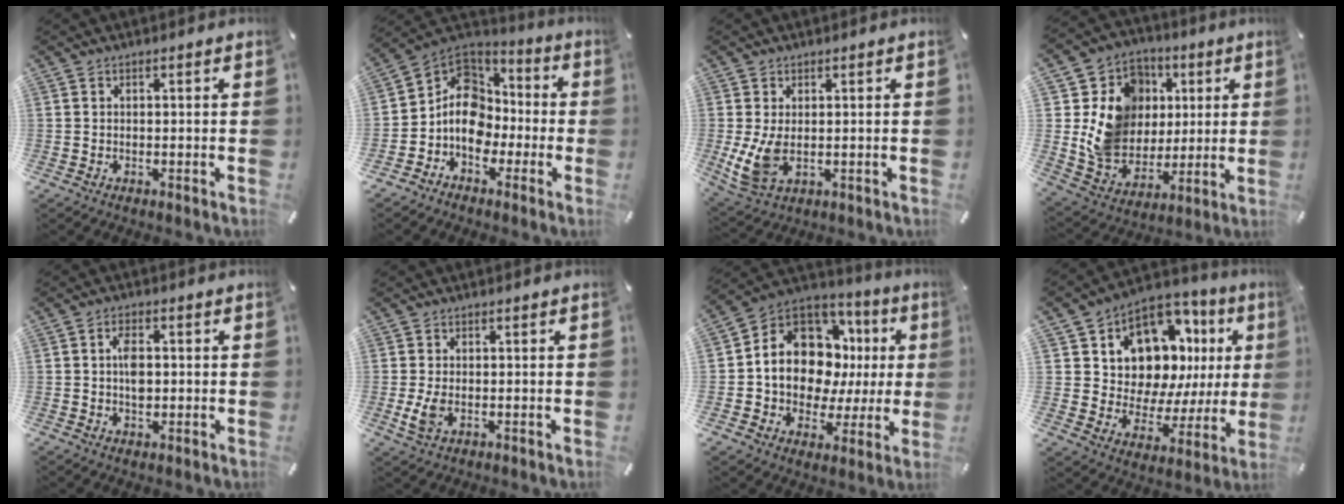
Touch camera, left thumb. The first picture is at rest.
{"total": 12.9, "force": [-2.7, 11.0, 6.2], "torque": [-0.122, 0.011, -0.046]}
{"total": 7.2, "force": [0.3, 4.4, 5.7], "torque": [-0.123, -0.007, 0.009]}
{"total": 15.9, "force": [2.2, 14.5, 6.1], "torque": [-0.108, -0.005, 0.056]}
{"total": 4.2, "force": [0.3, 2.5, 3.4], "torque": [-0.061, 0.003, 0.002]}
{"total": 3.7, "force": [-0.6, 2.2, 2.9], "torque": [-0.070, -0.004, -0.012]}
{"total": 13.9, "force": [3.1, 11.2, 7.7], "torque": [-0.144, -0.040, 0.056]}
{"total": 13.3, "force": [7.3, 9.2, 6.3], "torque": [-0.096, -0.080, 0.131]}